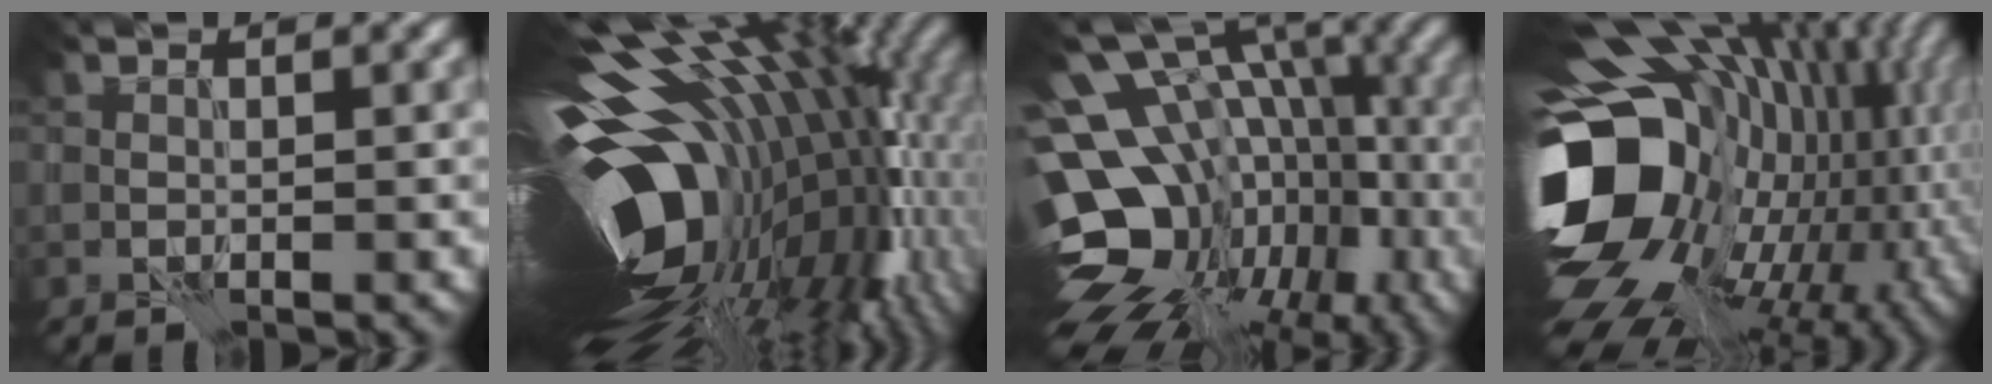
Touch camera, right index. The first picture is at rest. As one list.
[{"total": 20.2, "force": [-0.2, 10.2, 17.4], "torque": [-0.285, -0.040, 0.002]}, {"total": 18.6, "force": [-6.2, 13.1, 11.7], "torque": [-0.189, 0.010, -0.049]}, {"total": 19.5, "force": [-3.3, 13.6, 13.6], "torque": [-0.278, -0.025, -0.040]}]